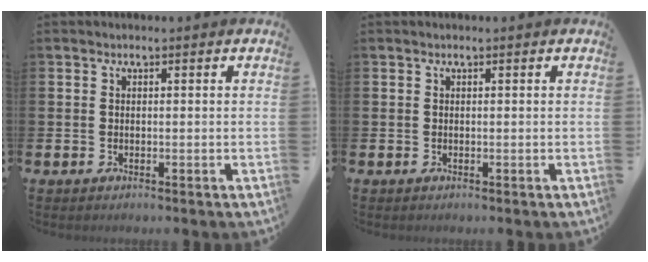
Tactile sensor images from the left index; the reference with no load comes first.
{"total": 0.0}